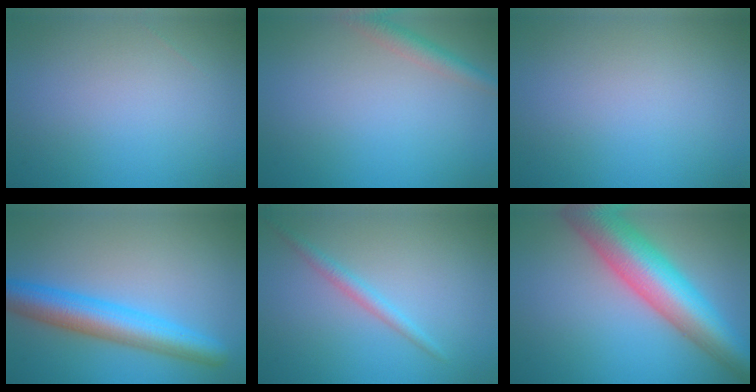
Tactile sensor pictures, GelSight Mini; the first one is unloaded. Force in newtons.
{"total": 2.4, "press": 2.4, "slide": 0.1}
{"total": 0.0}
{"total": 6.5, "press": 6.5, "slide": 0.3}
{"total": 1.6, "press": 1.6, "slide": 0.1}
{"total": 10.5, "press": 10.5, "slide": 0.5}